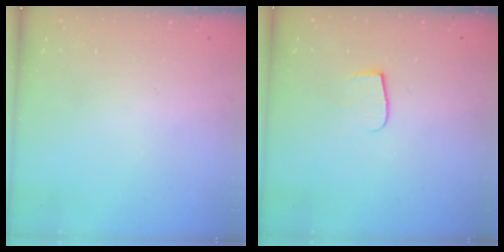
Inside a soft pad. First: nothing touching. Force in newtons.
{"total": 4.9, "press": 4.9, "slide": 0.5}